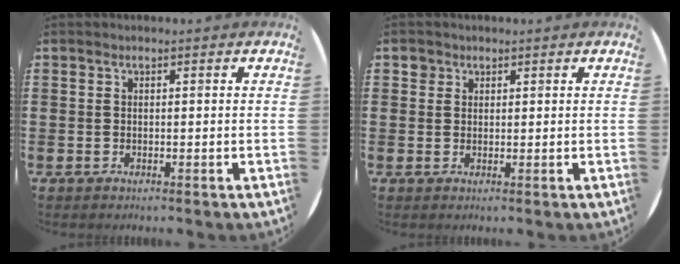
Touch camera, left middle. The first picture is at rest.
{"total": 1.4, "force": [1.1, 0.9, 0.0], "torque": [0.015, -0.003, 0.018]}